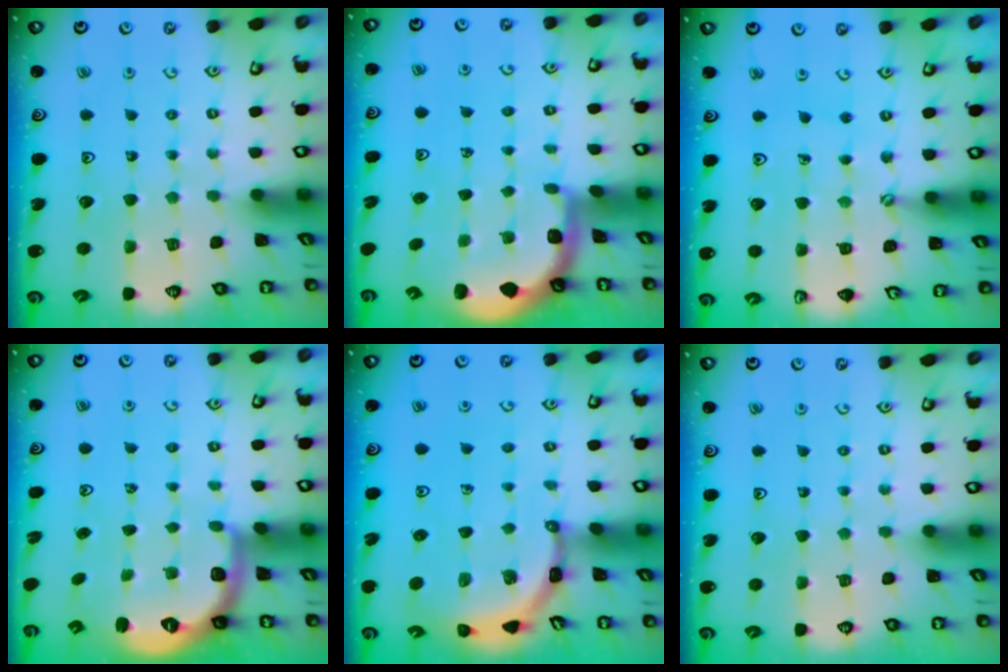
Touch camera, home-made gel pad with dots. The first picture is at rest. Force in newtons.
{"total": 1.5, "press": 1.5, "slide": 0.2}
{"total": 2.8, "press": 2.5, "slide": 1.3}
{"total": 2.8, "press": 1.9, "slide": 2.0}
{"total": 3.5, "press": 3.5, "slide": 0.3}
{"total": 0.0}